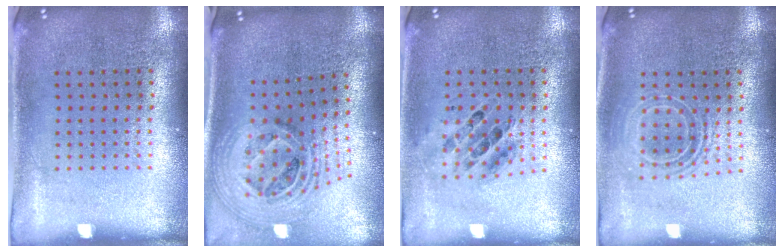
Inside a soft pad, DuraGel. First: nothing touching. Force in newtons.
{"total": 2.7, "press": 1.9, "slide": 1.9}
{"total": 0.5, "press": 0.5, "slide": 0.2}
{"total": 1.8, "press": 1.3, "slide": 1.1}